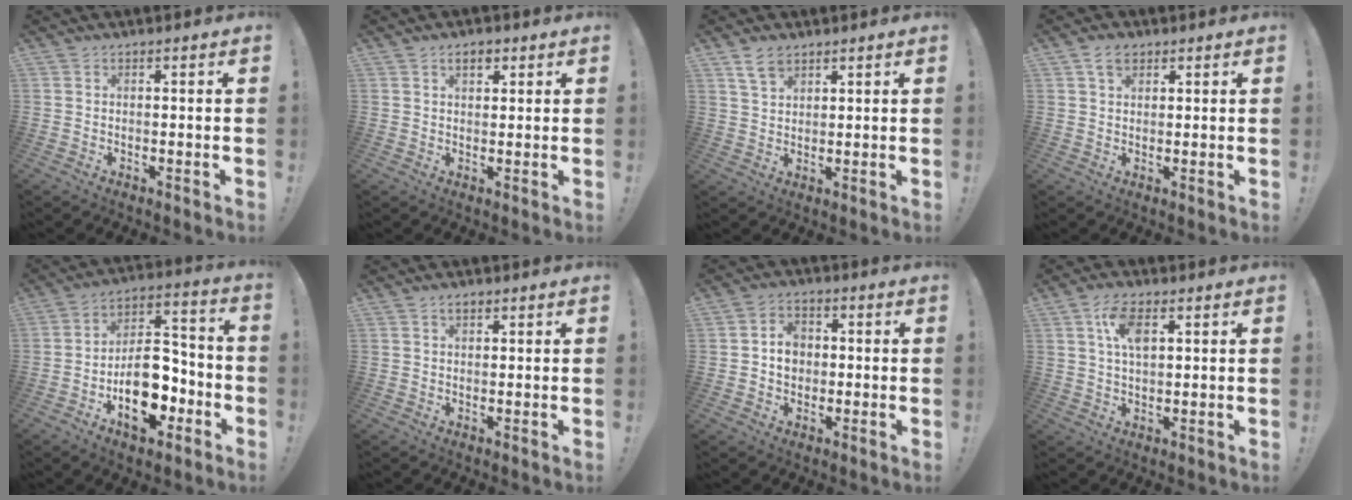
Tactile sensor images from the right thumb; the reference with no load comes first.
{"total": 3.6, "force": [1.8, 2.0, 2.3], "torque": [-0.034, 0.002, 0.029]}
{"total": 5.3, "force": [3.7, 2.9, 2.4], "torque": [-0.044, -0.011, 0.070]}
{"total": 4.1, "force": [2.2, 2.6, 2.2], "torque": [-0.035, -0.002, 0.040]}
{"total": 17.1, "force": [-6.8, 10.5, 11.7], "torque": [-0.162, 0.051, -0.105]}
{"total": 1.7, "force": [1.1, 0.9, 1.0], "torque": [-0.019, 0.003, 0.019]}
{"total": 6.2, "force": [0.4, 5.3, 3.0], "torque": [-0.031, 0.005, 0.005]}
{"total": 7.5, "force": [2.6, 3.7, 6.0], "torque": [-0.109, 0.004, 0.046]}